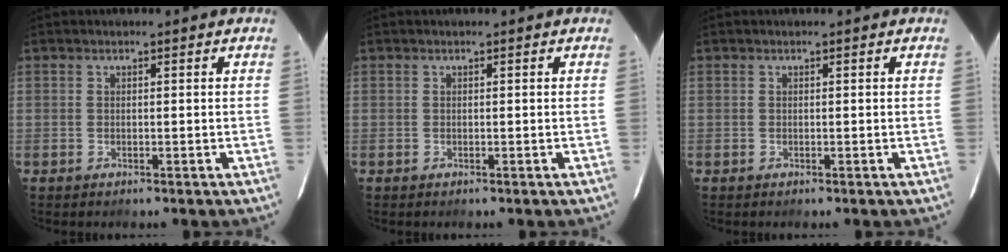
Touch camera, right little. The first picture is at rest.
{"total": 0.0}
{"total": 0.0}